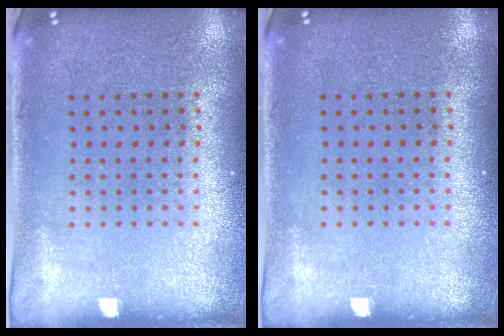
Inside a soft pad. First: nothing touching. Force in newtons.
{"total": 0.0}